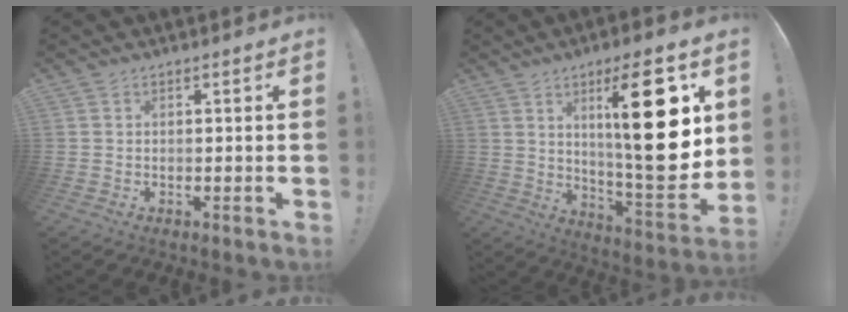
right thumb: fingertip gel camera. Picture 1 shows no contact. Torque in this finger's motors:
{"motor_torque": [-0.37, 1.77, 1.47, 1.29, 0.17]}